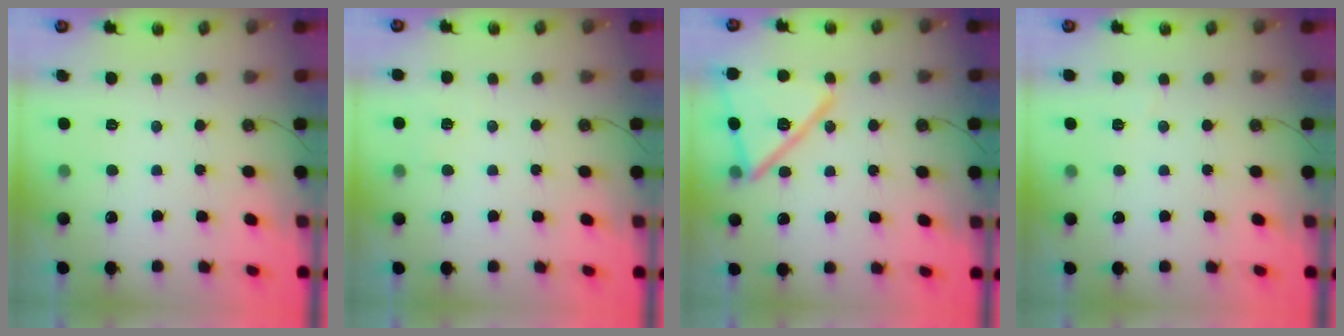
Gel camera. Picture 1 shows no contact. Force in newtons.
{"total": 3.3, "press": 2.2, "slide": 2.5}
{"total": 18.6, "press": 18.6, "slide": 1.2}
{"total": 3.0, "press": 2.8, "slide": 1.0}